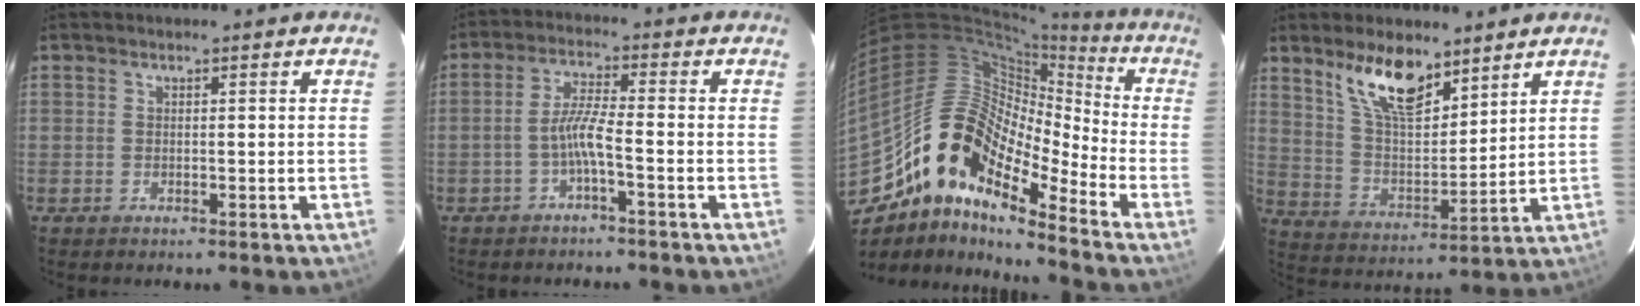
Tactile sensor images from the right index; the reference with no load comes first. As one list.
[{"total": 4.3, "force": [-2.1, -0.2, 3.7], "torque": [-0.084, 0.009, -0.041]}, {"total": 17.0, "force": [-11.8, 5.9, 10.7], "torque": [-0.170, 0.002, -0.241]}, {"total": 12.7, "force": [8.9, 4.8, 7.6], "torque": [-0.134, -0.002, 0.173]}]